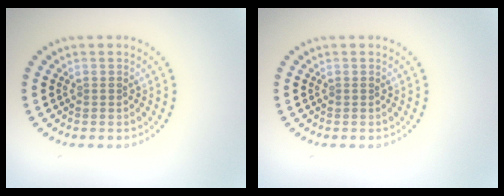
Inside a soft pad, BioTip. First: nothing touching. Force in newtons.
{"total": 0.0}